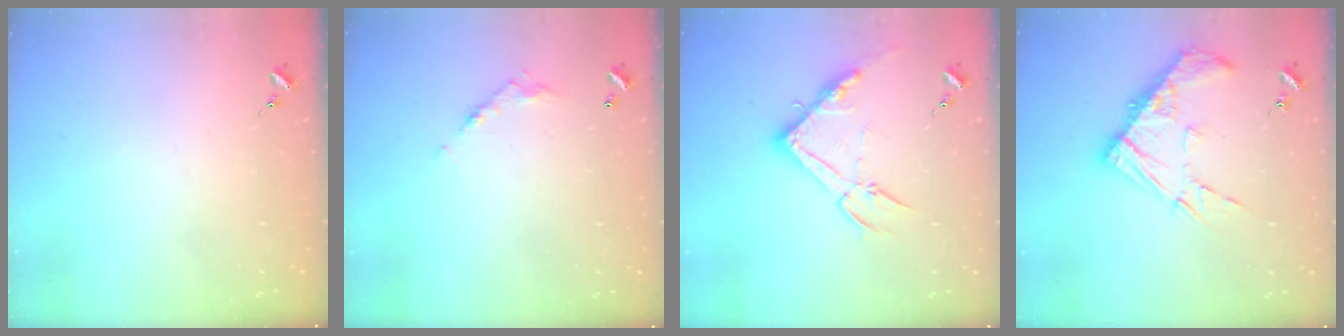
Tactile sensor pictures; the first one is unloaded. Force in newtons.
{"total": 6.0, "press": 6.0, "slide": 0.3}
{"total": 16.1, "press": 16.1, "slide": 0.6}
{"total": 13.3, "press": 13.2, "slide": 1.2}